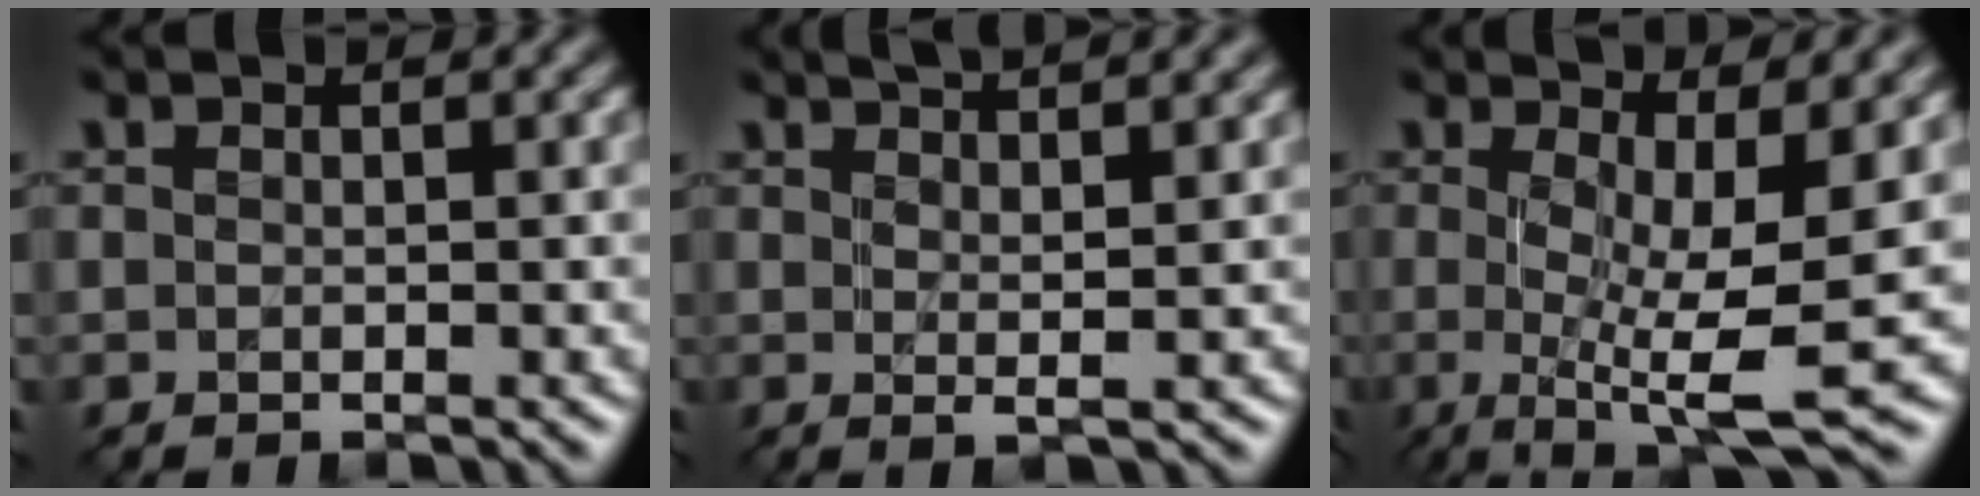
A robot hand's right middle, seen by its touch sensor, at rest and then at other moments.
{"total": 5.7, "force": [3.6, 1.6, 4.1], "torque": [-0.045, 0.021, 0.030]}
{"total": 9.7, "force": [-0.3, 2.5, 9.3], "torque": [-0.141, -0.006, -0.006]}